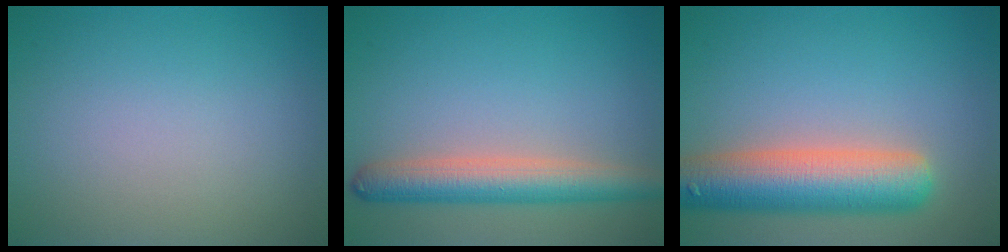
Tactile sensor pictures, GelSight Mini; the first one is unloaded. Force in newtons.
{"total": 5.0, "press": 4.9, "slide": 0.2}
{"total": 8.5, "press": 8.5, "slide": 0.4}